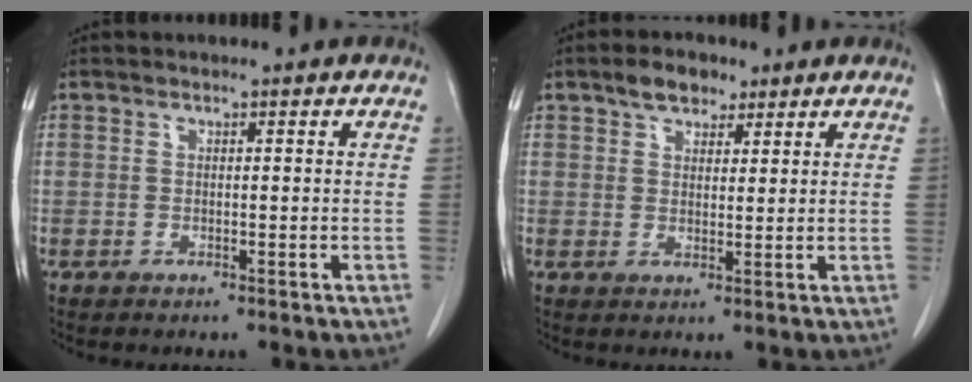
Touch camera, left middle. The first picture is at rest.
{"total": 4.2, "force": [2.8, 2.4, 1.9], "torque": [-0.032, 0.011, 0.049]}